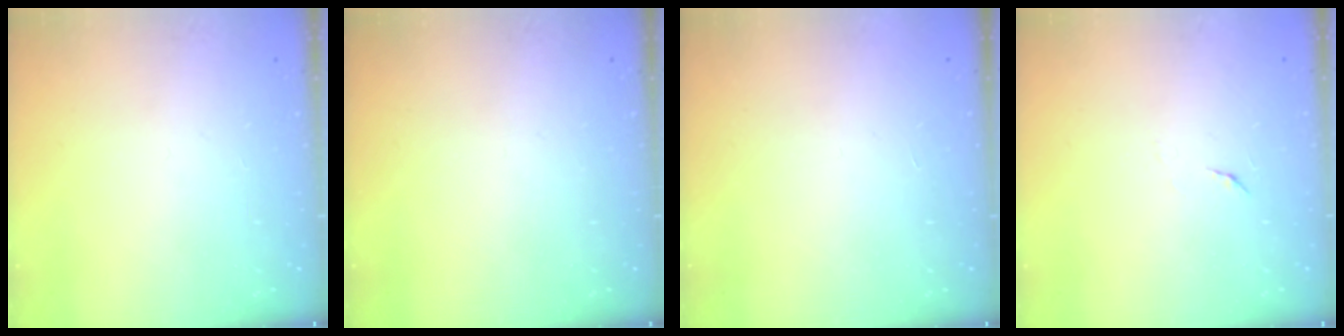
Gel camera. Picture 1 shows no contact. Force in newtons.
{"total": 0.0}
{"total": 1.7, "press": 1.7, "slide": 0.1}
{"total": 3.9, "press": 3.9, "slide": 0.4}